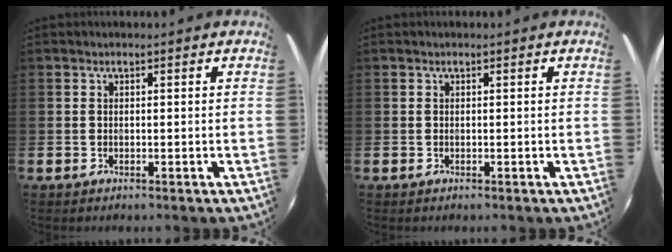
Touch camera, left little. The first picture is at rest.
{"total": 0.0}